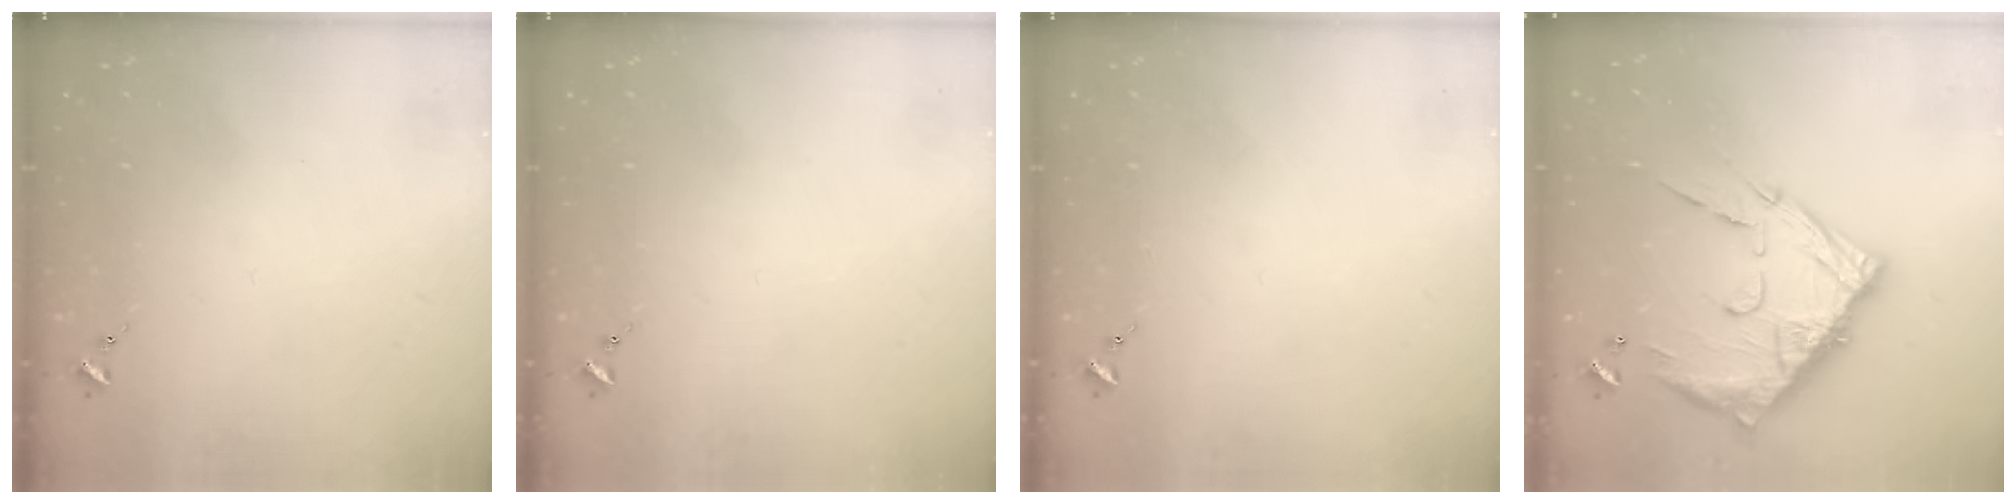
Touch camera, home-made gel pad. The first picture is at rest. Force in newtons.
{"total": 0.0}
{"total": 0.0}
{"total": 19.1, "press": 19.0, "slide": 1.7}